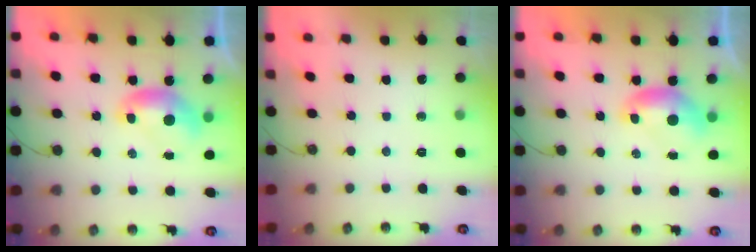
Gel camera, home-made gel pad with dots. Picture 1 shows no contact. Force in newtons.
{"total": 0.0}
{"total": 0.0}